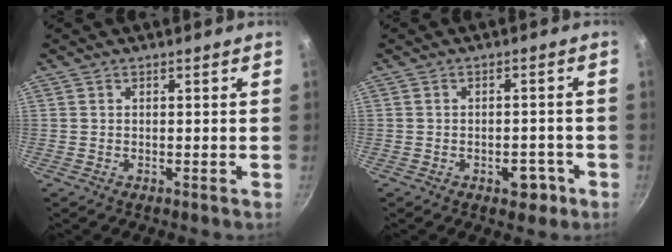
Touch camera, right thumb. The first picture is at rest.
{"total": 7.0, "force": [-3.3, 4.3, 4.5], "torque": [-0.028, 0.028, -0.036]}